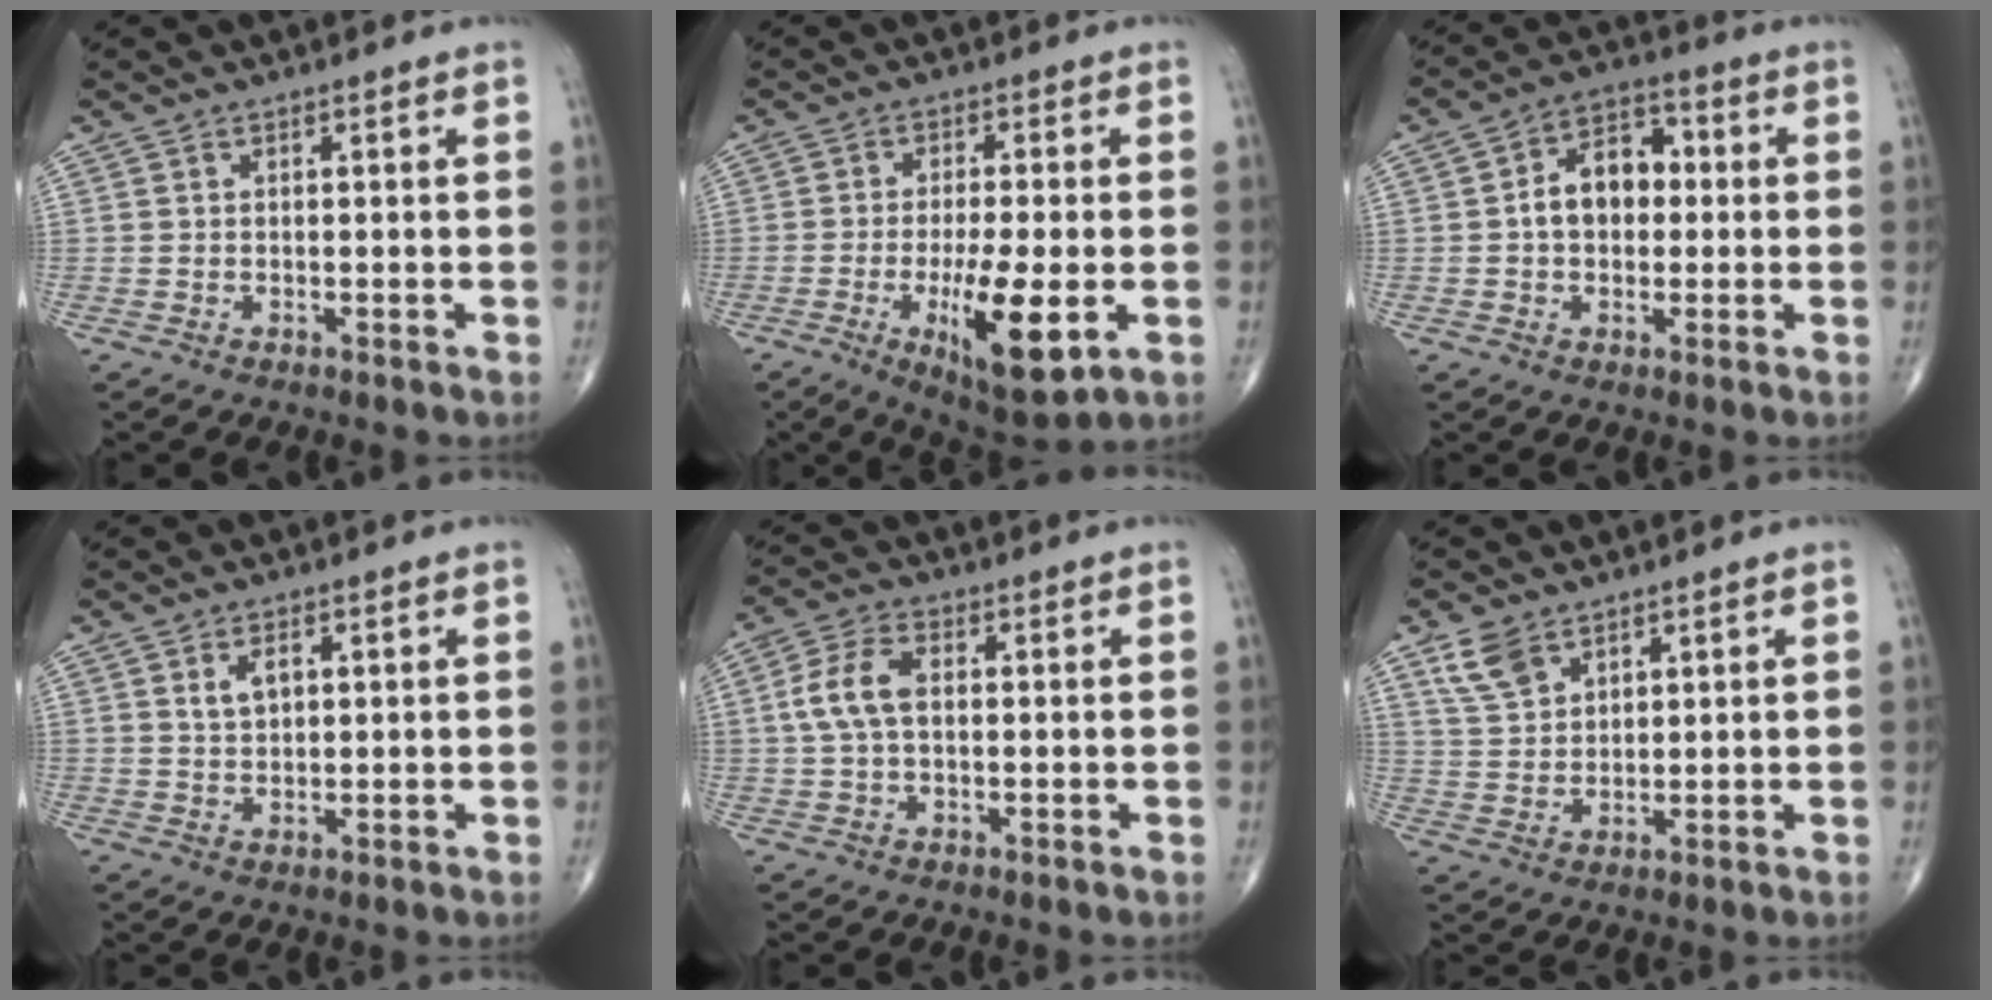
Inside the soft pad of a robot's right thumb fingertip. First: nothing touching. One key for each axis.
{"total": 13.3, "fx": -3.8, "fy": 3.8, "fz": 12.2, "tx": -0.199, "ty": -0.013, "tz": -0.055}
{"total": 9.5, "fx": 0.4, "fy": 6.6, "fz": 6.9, "tx": -0.086, "ty": 0.027, "tz": -0.003}
{"total": 3.3, "fx": 1.3, "fy": 1.9, "fz": 2.4, "tx": -0.037, "ty": -0.004, "tz": 0.025}
{"total": 7.1, "fx": 0.7, "fy": 4.0, "fz": 5.8, "tx": -0.127, "ty": 0.018, "tz": 0.011}
{"total": 5.9, "fx": 3.9, "fy": 3.5, "fz": 2.8, "tx": -0.045, "ty": -0.016, "tz": 0.084}